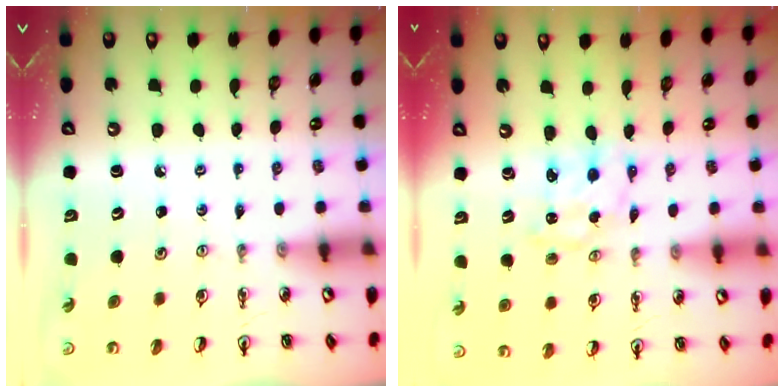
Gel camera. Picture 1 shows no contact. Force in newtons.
{"total": 1.7, "press": 1.7, "slide": 0.1}